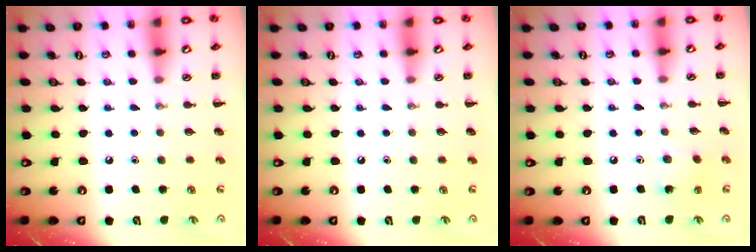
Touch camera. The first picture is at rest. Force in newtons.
{"total": 0.0}
{"total": 4.5, "press": 4.3, "slide": 1.3}